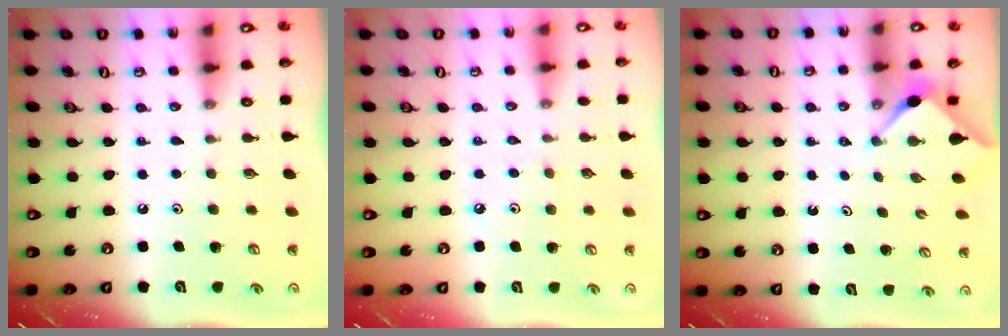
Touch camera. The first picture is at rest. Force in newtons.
{"total": 5.1, "press": 5.0, "slide": 0.6}
{"total": 3.0, "press": 3.0, "slide": 0.3}